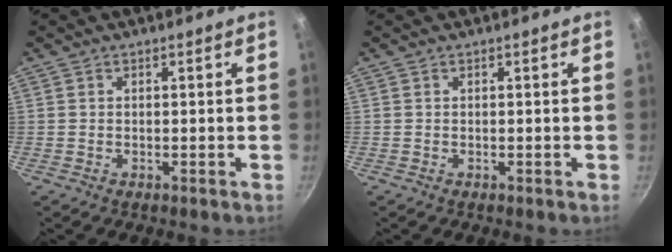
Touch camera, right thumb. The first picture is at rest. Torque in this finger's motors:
{"motor_torque": [-0.01, 0.00, 0.18, 0.06, 0.00]}